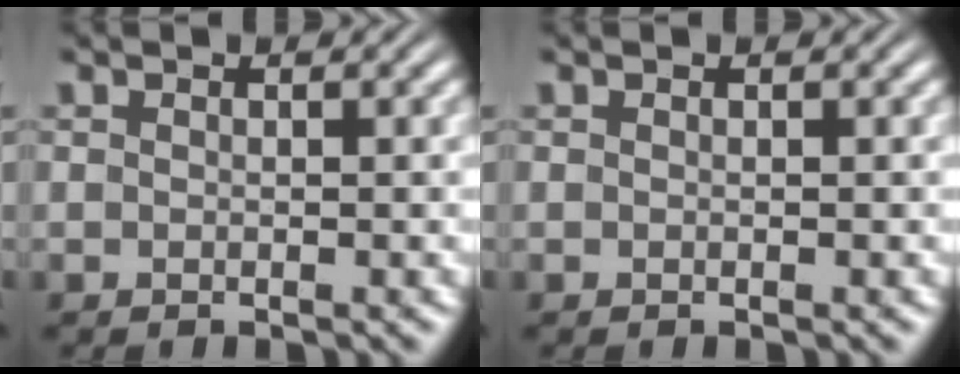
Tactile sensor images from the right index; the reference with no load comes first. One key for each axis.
{"total": 0.0}